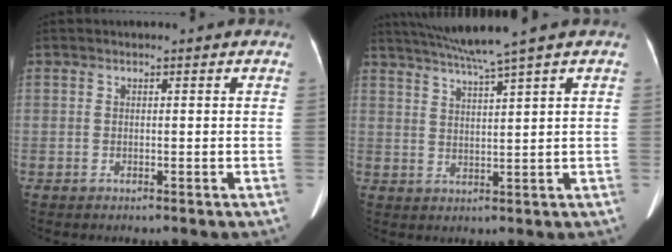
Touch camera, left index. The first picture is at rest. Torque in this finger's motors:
{"motor_torque": [0.26, -0.56, 0.01, 0.06]}